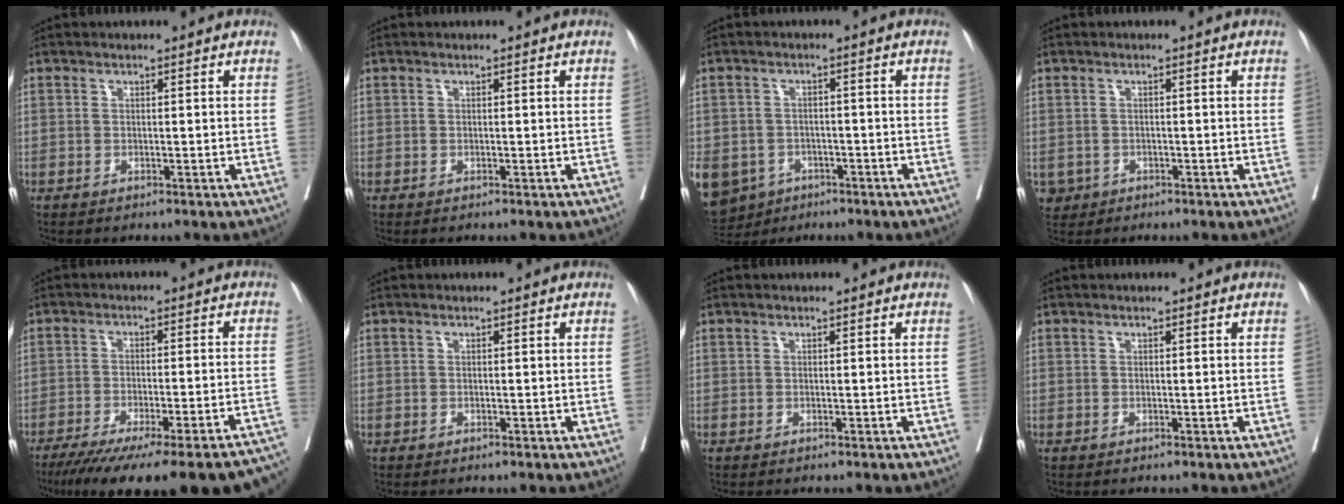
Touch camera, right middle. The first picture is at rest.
{"total": 0.0}
{"total": 13.5, "force": [-7.0, 10.6, 4.7], "torque": [-0.137, -0.004, -0.094]}
{"total": 1.1, "force": [-0.3, 1.1, 0.2], "torque": [-0.002, 0.005, 0.001]}
{"total": 26.8, "force": [-22.4, 3.3, 14.4], "torque": [-0.158, -0.033, -0.291]}
{"total": 0.0}
{"total": 0.0}
{"total": 0.0}